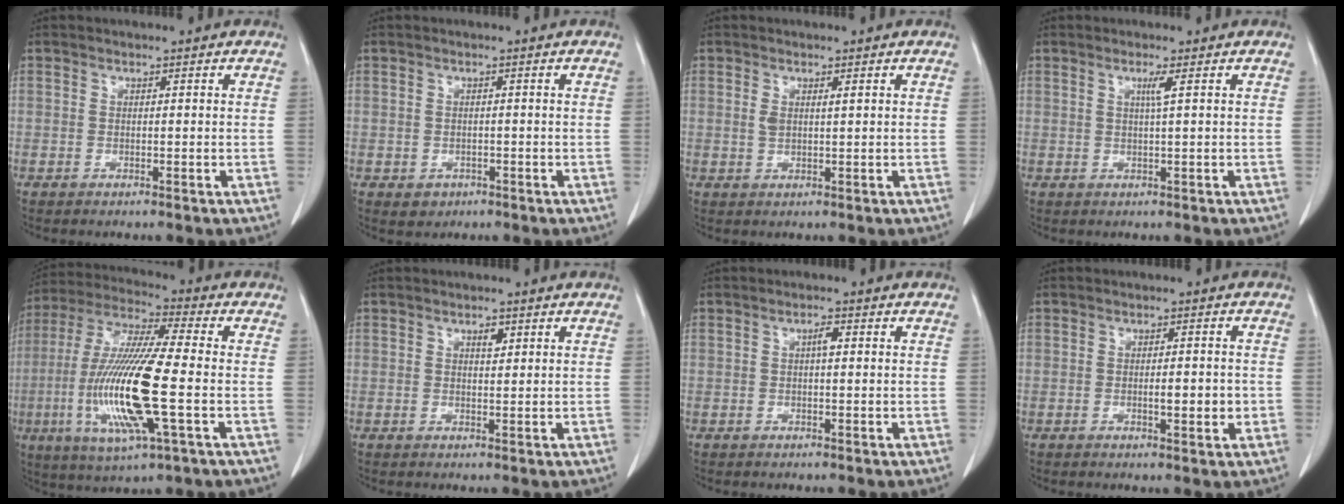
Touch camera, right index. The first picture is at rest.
{"total": 2.0, "force": [-0.8, 1.8, 0.5], "torque": [-0.003, 0.004, -0.004]}
{"total": 1.8, "force": [0.6, 0.5, 1.6], "torque": [-0.039, 0.007, 0.017]}
{"total": 1.6, "force": [0.6, -0.5, 1.5], "torque": [-0.031, -0.002, 0.012]}
{"total": 17.8, "force": [-3.5, 1.4, 17.4], "torque": [-0.368, -0.015, -0.064]}
{"total": 1.7, "force": [0.8, 0.9, 1.2], "torque": [-0.016, -0.002, 0.012]}
{"total": 1.5, "force": [0.3, 0.4, 1.4], "torque": [-0.024, 0.004, 0.004]}
{"total": 3.3, "force": [-0.7, 0.6, 3.2], "torque": [-0.053, -0.001, -0.005]}